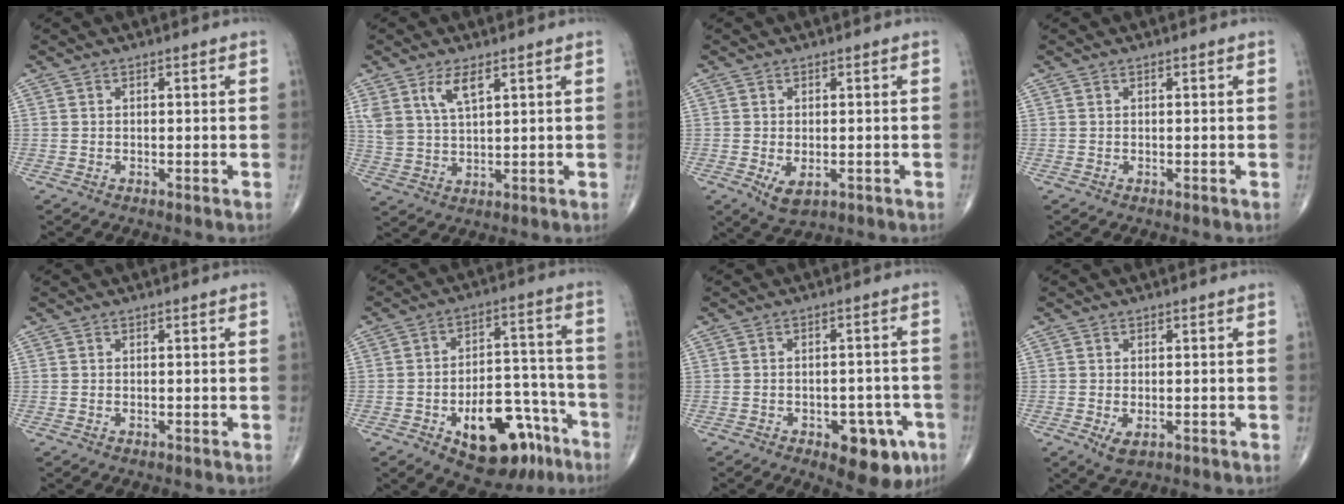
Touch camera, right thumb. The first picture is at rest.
{"total": 6.1, "force": [3.4, 2.4, 4.5], "torque": [-0.089, -0.015, 0.074]}
{"total": 4.1, "force": [-1.2, 2.2, 3.2], "torque": [-0.054, -0.010, -0.010]}
{"total": 0.0}
{"total": 0.0}
{"total": 18.3, "force": [-9.2, 9.6, 12.5], "torque": [-0.145, 0.072, -0.123]}
{"total": 10.3, "force": [-4.9, 5.2, 7.4], "torque": [-0.061, 0.025, -0.056]}
{"total": 3.1, "force": [-1.0, 1.6, 2.4], "torque": [-0.043, -0.007, -0.011]}